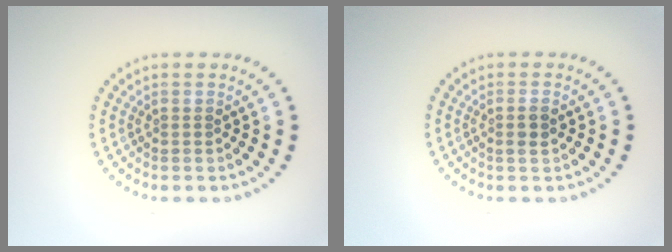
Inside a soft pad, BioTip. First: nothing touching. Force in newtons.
{"total": 1.3, "press": 1.2, "slide": 0.4}